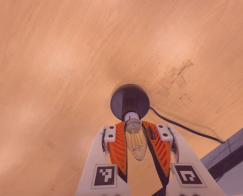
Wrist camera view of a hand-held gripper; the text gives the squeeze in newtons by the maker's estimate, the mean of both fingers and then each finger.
{"total": 17.0, "left": 19.9, "right": 14.1}